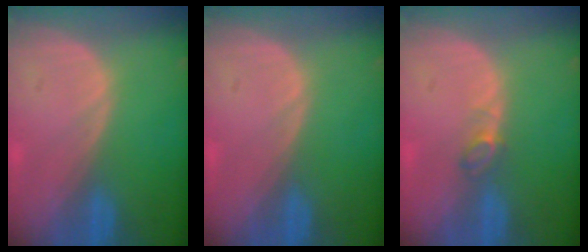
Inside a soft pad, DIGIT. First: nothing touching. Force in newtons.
{"total": 0.0}
{"total": 2.0, "press": 1.9, "slide": 0.4}